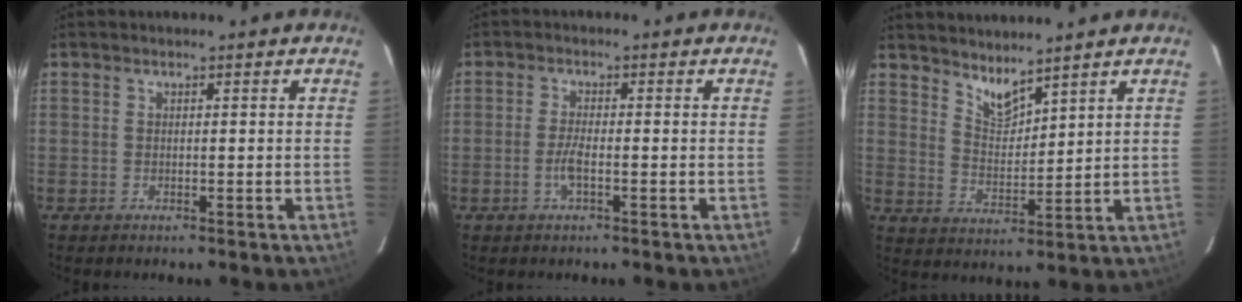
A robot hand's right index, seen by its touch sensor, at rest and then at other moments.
{"total": 2.7, "force": [-1.0, 0.4, 2.4], "torque": [-0.052, 0.002, -0.021]}
{"total": 5.4, "force": [4.8, 1.2, 2.2], "torque": [-0.035, -0.008, 0.092]}